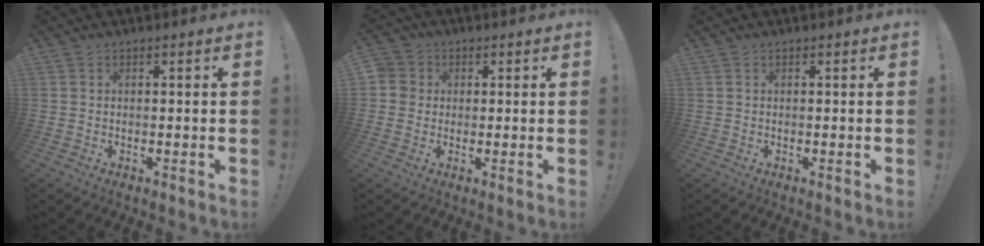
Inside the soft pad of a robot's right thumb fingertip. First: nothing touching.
{"total": 4.3, "force": [0.3, 4.1, 1.1], "torque": [-0.019, 0.008, 0.007]}
{"total": 0.0}